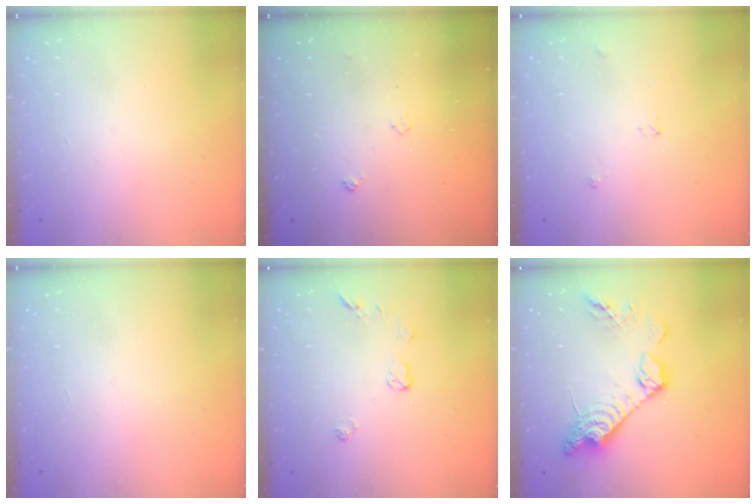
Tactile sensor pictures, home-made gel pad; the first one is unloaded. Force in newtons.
{"total": 3.3, "press": 3.2, "slide": 0.6}
{"total": 3.3, "press": 3.3, "slide": 0.5}
{"total": 0.0}
{"total": 5.1, "press": 5.1, "slide": 0.6}
{"total": 16.1, "press": 16.0, "slide": 0.8}